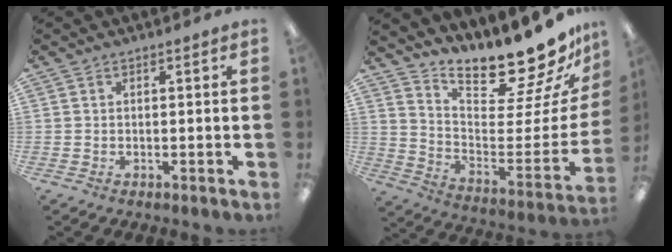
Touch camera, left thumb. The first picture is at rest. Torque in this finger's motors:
{"motor_torque": [0.32, 0.02, 1.05, -1.72, 0.05]}